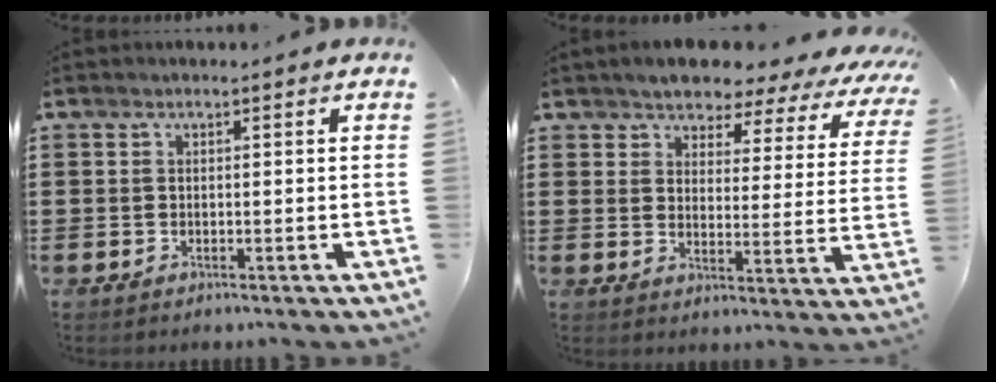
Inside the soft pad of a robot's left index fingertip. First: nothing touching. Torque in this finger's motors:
{"motor_torque": [2.14, 0.00, 1.05, 0.11]}